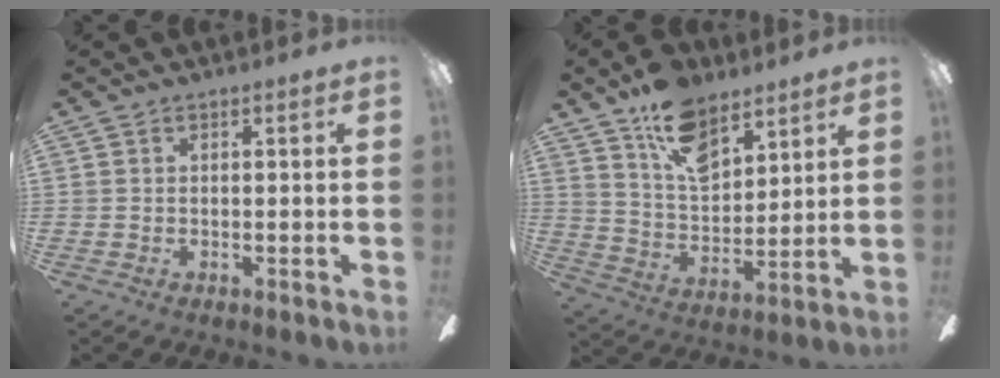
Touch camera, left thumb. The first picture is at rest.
{"total": 14.4, "force": [9.9, 7.6, 7.3], "torque": [-0.129, -0.044, 0.183]}